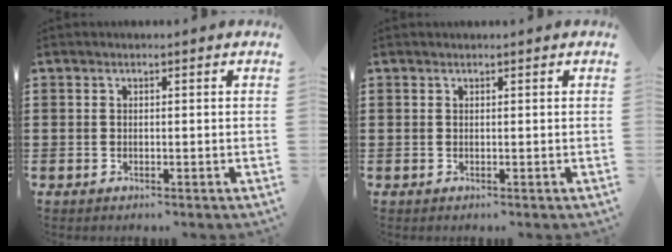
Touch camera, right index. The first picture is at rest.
{"total": 0.0}